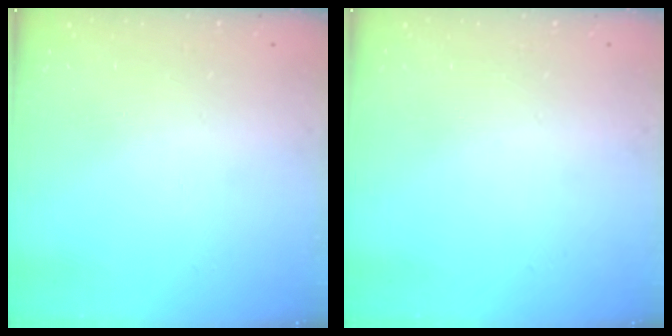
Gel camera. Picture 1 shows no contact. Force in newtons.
{"total": 0.0}